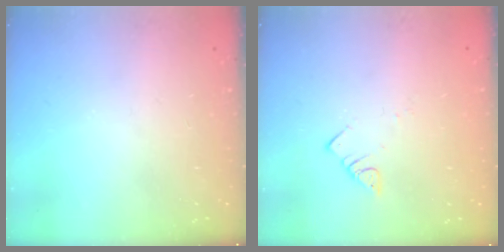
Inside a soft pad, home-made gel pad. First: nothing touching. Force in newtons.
{"total": 3.4, "press": 3.3, "slide": 0.3}